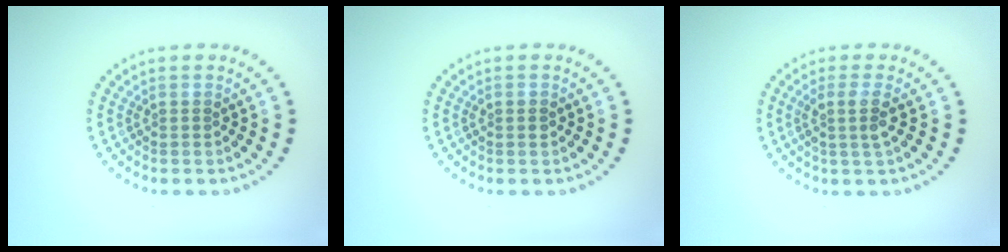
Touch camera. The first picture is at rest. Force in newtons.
{"total": 0.9, "press": 0.9, "slide": 0.1}
{"total": 2.2, "press": 1.7, "slide": 1.3}